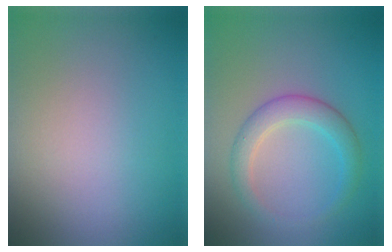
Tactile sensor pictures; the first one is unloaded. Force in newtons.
{"total": 3.1, "press": 3.1, "slide": 0.1}